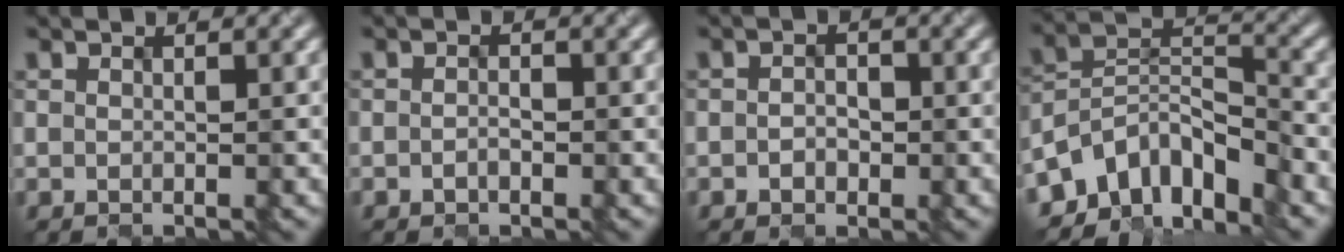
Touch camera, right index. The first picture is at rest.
{"total": 1.2, "force": [-0.6, 0.7, 0.8], "torque": [-0.015, 0.001, -0.012]}
{"total": 2.0, "force": [-0.3, 1.6, 1.2], "torque": [-0.018, 0.004, -0.008]}
{"total": 7.7, "force": [-6.0, 3.6, 3.2], "torque": [-0.033, 0.000, -0.125]}